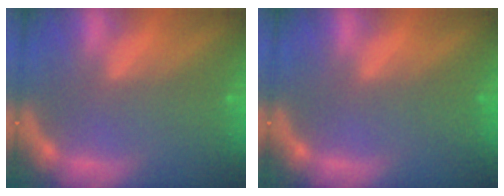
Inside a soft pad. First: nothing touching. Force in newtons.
{"total": 0.0}